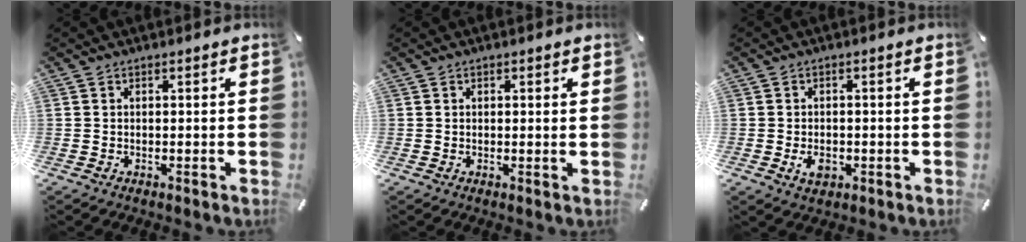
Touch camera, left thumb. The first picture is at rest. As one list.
[{"total": 0.6, "force": [0.3, 0.2, 0.5], "torque": [-0.008, 0.003, 0.005]}, {"total": 3.5, "force": [-1.0, 2.4, 2.4], "torque": [-0.055, 0.000, -0.020]}]